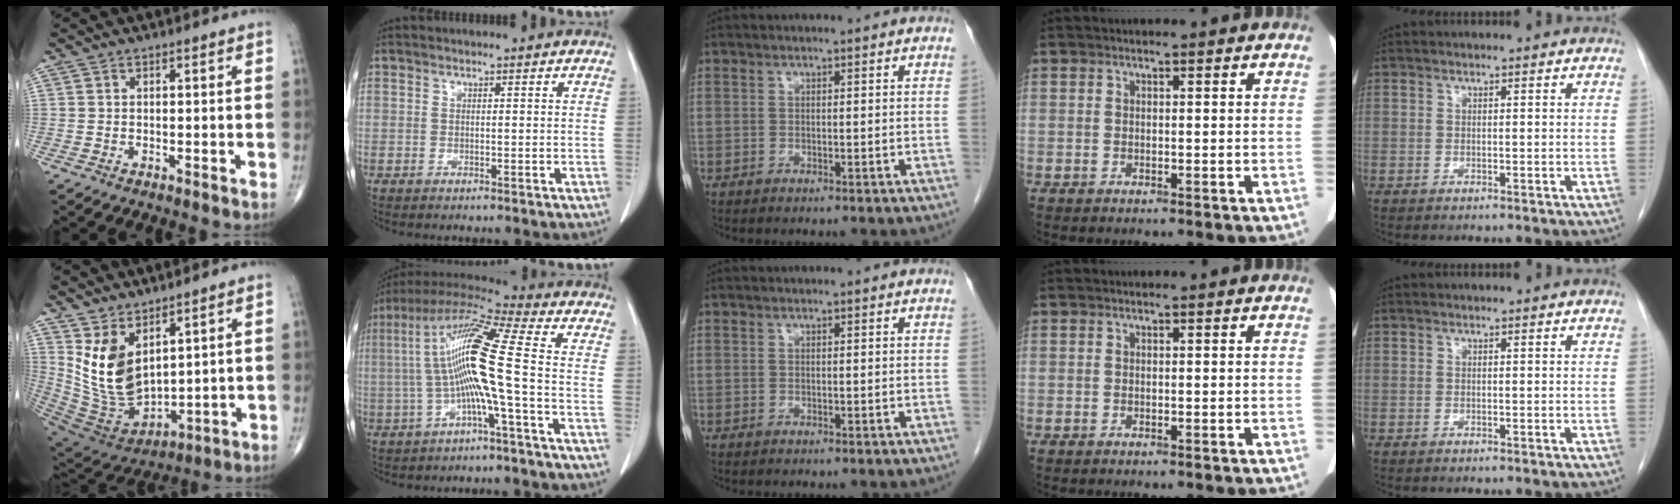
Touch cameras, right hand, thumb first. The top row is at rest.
{"thumb": {"total": 13.3, "force": [5.5, 7.3, 9.7], "torque": [-0.163, -0.042, 0.135]}, "index": {"total": 13.1, "force": [-1.2, -0.8, 13.0], "torque": [-0.254, 0.026, -0.032]}}